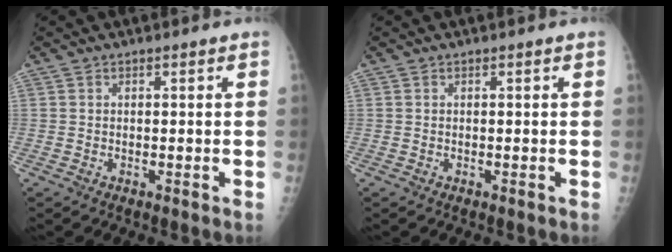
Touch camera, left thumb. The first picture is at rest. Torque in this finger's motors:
{"motor_torque": [0.02, 0.02, -0.01, -0.01, 0.00]}